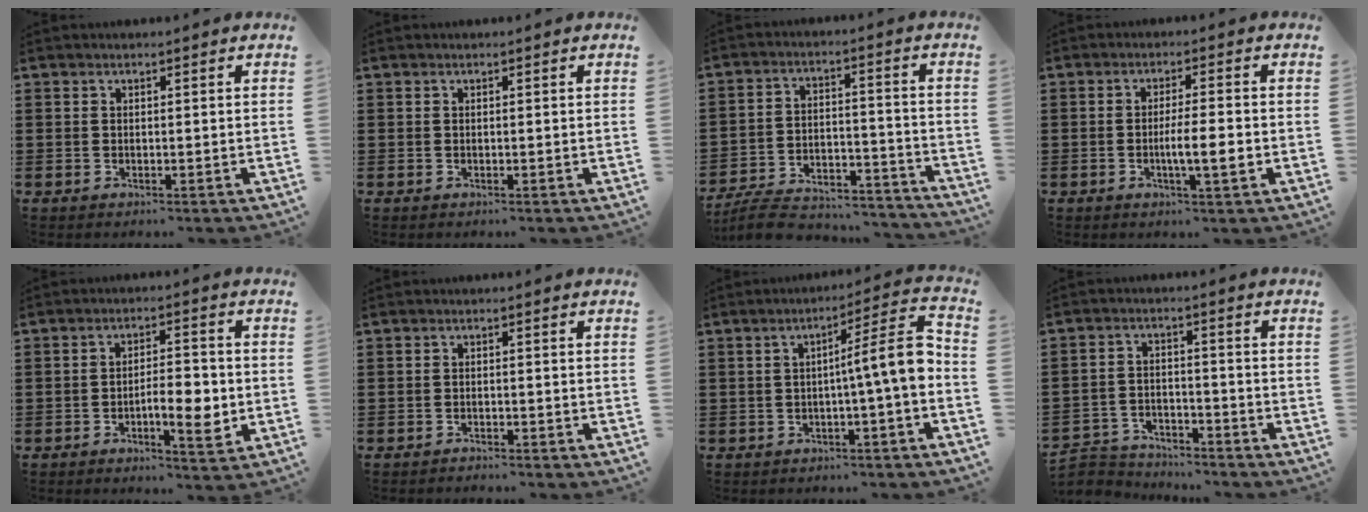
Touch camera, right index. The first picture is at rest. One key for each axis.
{"total": 0.0}
{"total": 7.5, "fx": -7.0, "fy": 1.7, "fz": 2.1, "tx": -0.037, "ty": 0.018, "tz": -0.136}
{"total": 5.1, "fx": -1.3, "fy": 0.6, "fz": 4.9, "tx": -0.083, "ty": -0.003, "tz": -0.023}
{"total": 5.9, "fx": -1.7, "fy": 2.1, "fz": 5.3, "tx": -0.089, "ty": 0.007, "tz": -0.031}
{"total": 1.2, "fx": -1.2, "fy": 0.1, "fz": 0.0, "tx": -0.003, "ty": 0.002, "tz": -0.026}
{"total": 8.6, "fx": -0.4, "fy": 1.0, "fz": 8.5, "tx": -0.128, "ty": -0.013, "tz": -0.014}
{"total": 4.3, "fx": -4.2, "fy": 1.0, "fz": -0.1, "tx": -0.013, "ty": 0.004, "tz": -0.093}